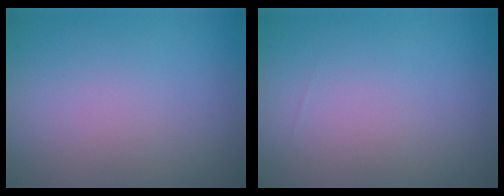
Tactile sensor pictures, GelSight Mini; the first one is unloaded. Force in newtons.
{"total": 0.0}